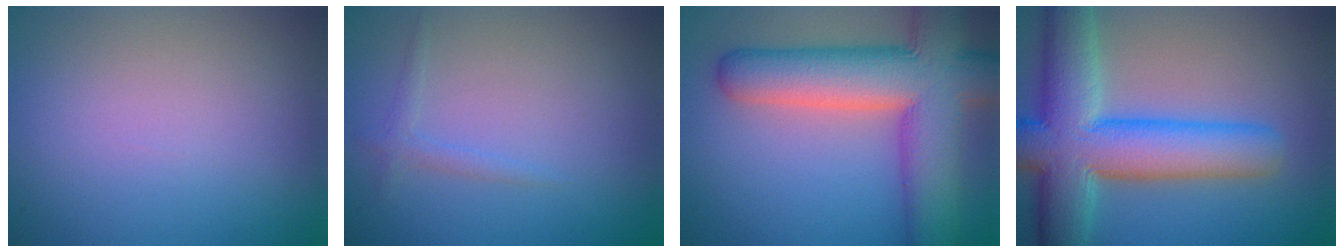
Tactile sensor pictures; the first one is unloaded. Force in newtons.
{"total": 1.1, "press": 1.1, "slide": 0.1}
{"total": 12.2, "press": 12.1, "slide": 0.9}
{"total": 11.2, "press": 11.2, "slide": 0.5}